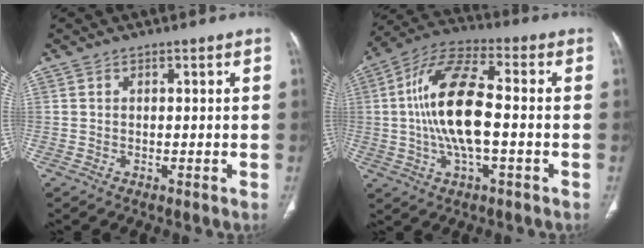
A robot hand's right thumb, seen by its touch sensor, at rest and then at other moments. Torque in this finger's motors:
{"motor_torque": [1.53, 3.48, 1.85, 0.28, 0.46]}